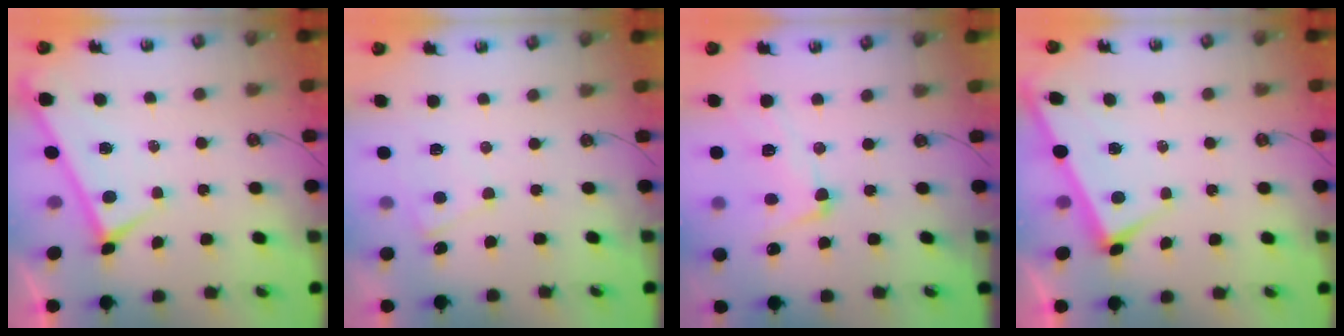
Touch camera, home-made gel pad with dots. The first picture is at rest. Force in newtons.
{"total": 1.6, "press": 1.6, "slide": 0.5}
{"total": 3.6, "press": 3.4, "slide": 1.0}
{"total": 3.1, "press": 3.1, "slide": 0.0}